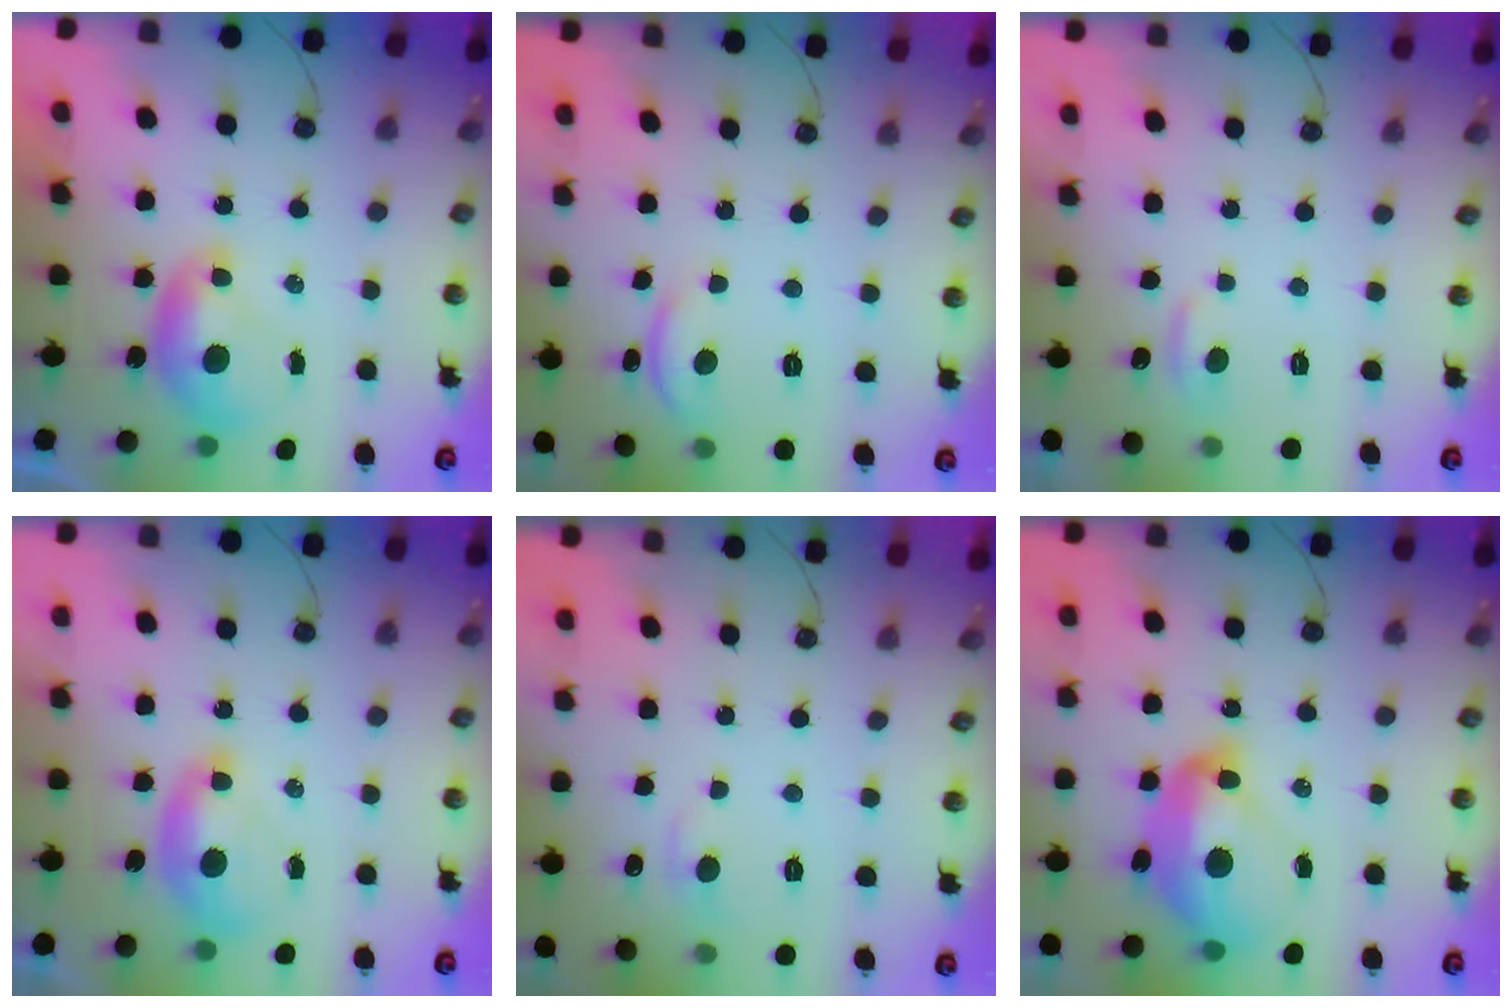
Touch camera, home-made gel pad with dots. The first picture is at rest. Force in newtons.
{"total": 2.1, "press": 2.0, "slide": 0.4}
{"total": 2.2, "press": 2.2, "slide": 0.3}
{"total": 1.5, "press": 1.4, "slide": 0.5}
{"total": 0.9, "press": 0.5, "slide": 0.7}
{"total": 11.5, "press": 11.4, "slide": 1.3}